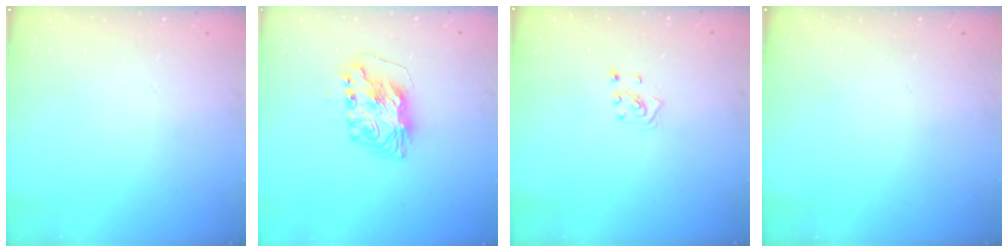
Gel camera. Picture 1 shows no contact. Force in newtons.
{"total": 9.0, "press": 9.0, "slide": 0.6}
{"total": 2.1, "press": 2.0, "slide": 0.3}
{"total": 0.0}